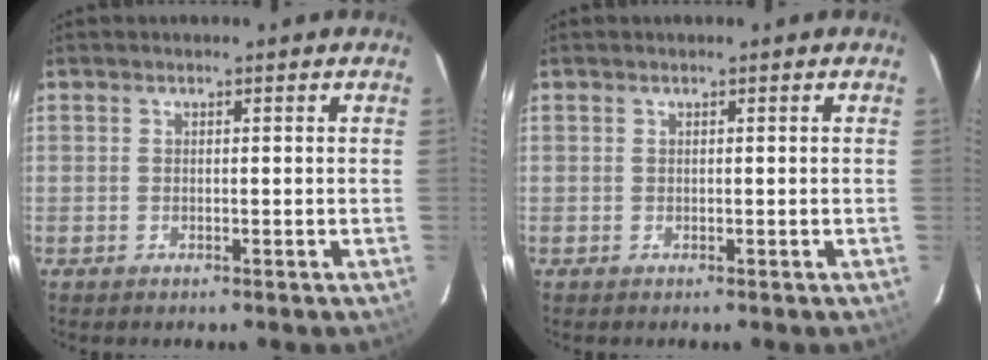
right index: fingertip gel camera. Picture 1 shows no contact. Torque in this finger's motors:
{"motor_torque": [0.00, 0.00, 0.00, 0.00]}